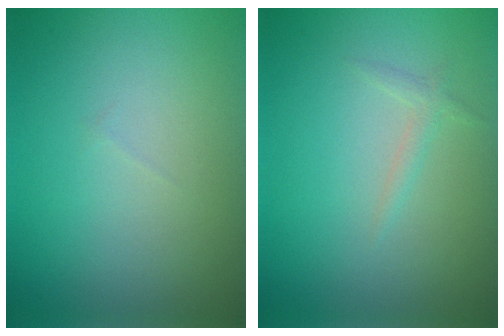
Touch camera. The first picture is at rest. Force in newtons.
{"total": 0.9, "press": 0.9, "slide": 0.1}